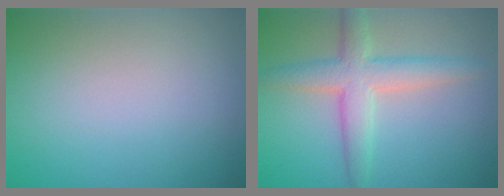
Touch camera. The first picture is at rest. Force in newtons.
{"total": 4.7, "press": 4.7, "slide": 0.3}